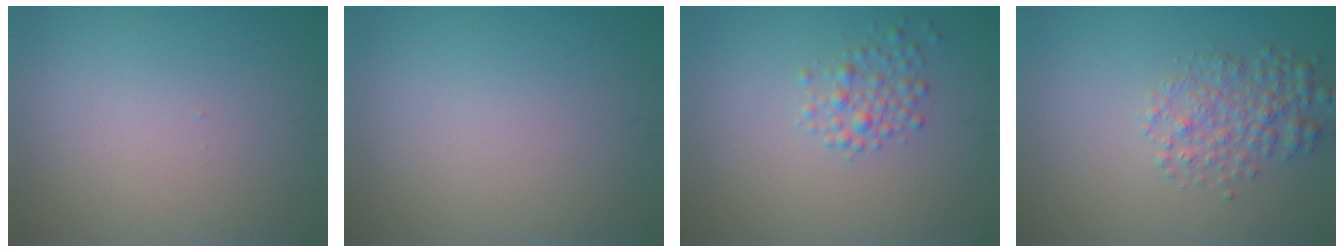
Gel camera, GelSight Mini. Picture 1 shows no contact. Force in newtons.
{"total": 0.0}
{"total": 1.9, "press": 1.9, "slide": 0.1}
{"total": 3.1, "press": 3.1, "slide": 0.1}